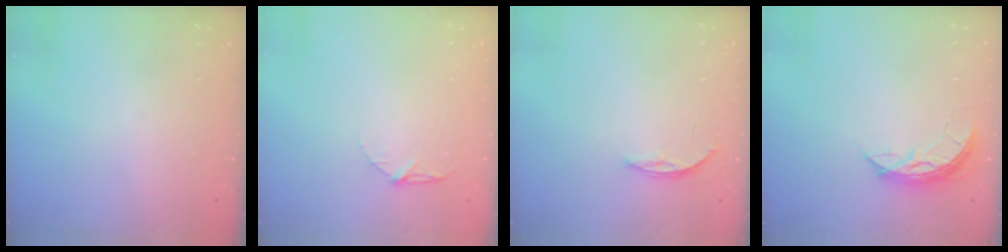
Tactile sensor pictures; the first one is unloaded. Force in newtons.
{"total": 4.4, "press": 4.4, "slide": 0.5}
{"total": 3.7, "press": 3.7, "slide": 0.5}
{"total": 6.1, "press": 6.1, "slide": 0.4}